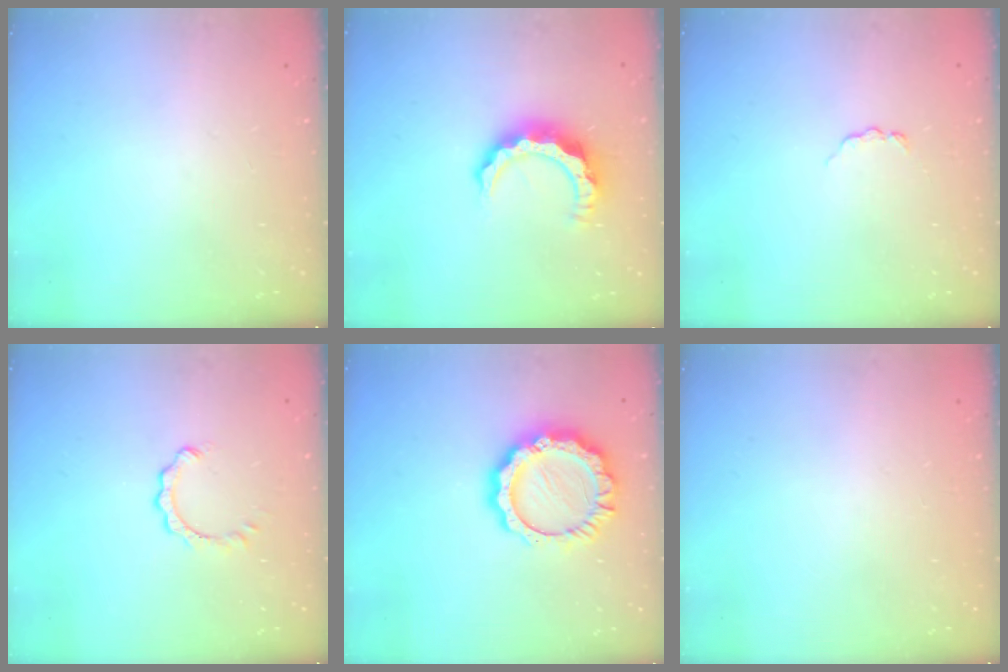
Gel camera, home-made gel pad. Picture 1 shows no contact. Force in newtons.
{"total": 9.9, "press": 9.8, "slide": 1.1}
{"total": 2.9, "press": 2.9, "slide": 0.4}
{"total": 1.0, "press": 1.0, "slide": 0.2}
{"total": 12.5, "press": 12.5, "slide": 1.1}
{"total": 1.6, "press": 1.6, "slide": 0.1}